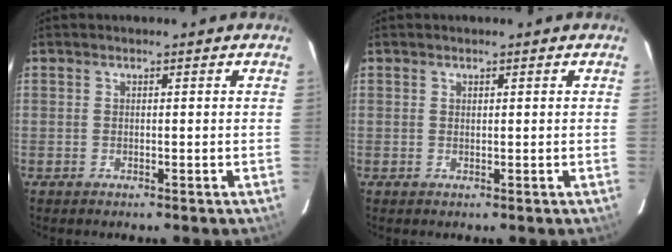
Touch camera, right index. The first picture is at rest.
{"total": 0.0}